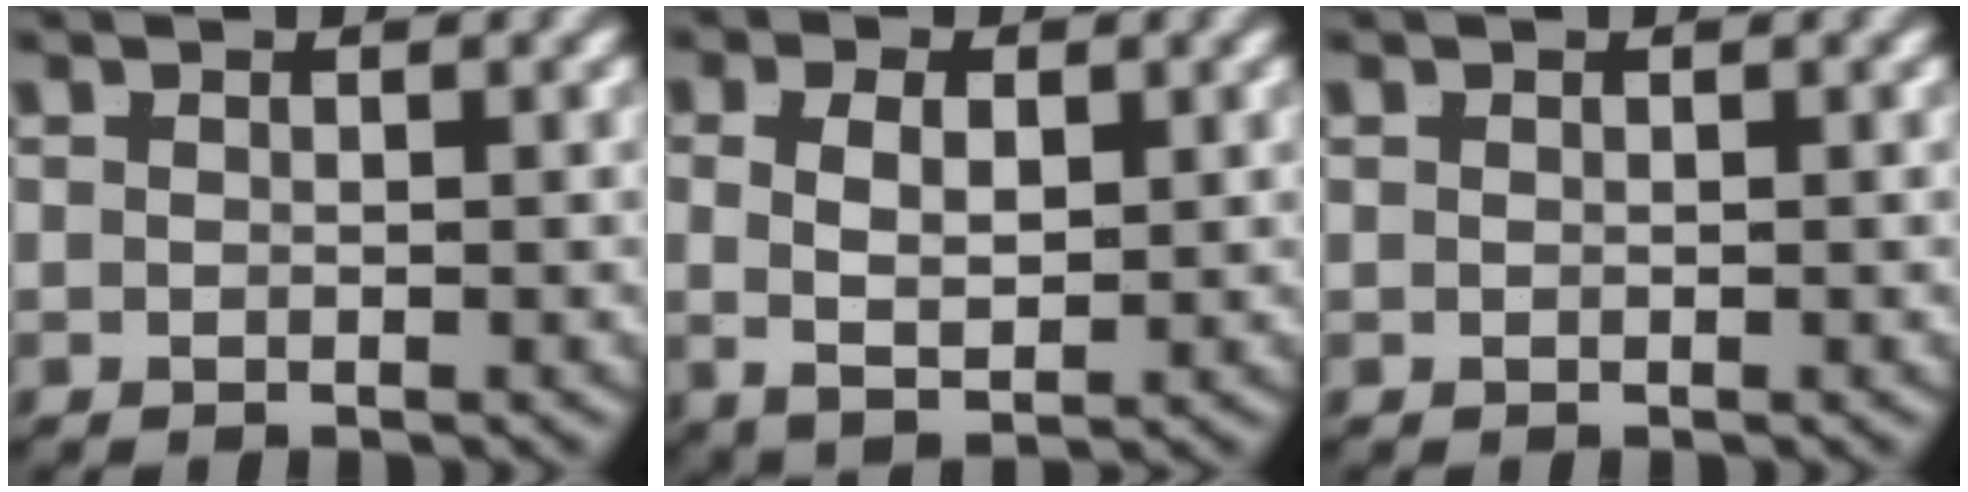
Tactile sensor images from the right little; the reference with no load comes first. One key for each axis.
{"total": 5.1, "fx": 0.3, "fy": 3.3, "fz": 3.8, "tx": -0.063, "ty": -0.001, "tz": 0.007}
{"total": 0.0}